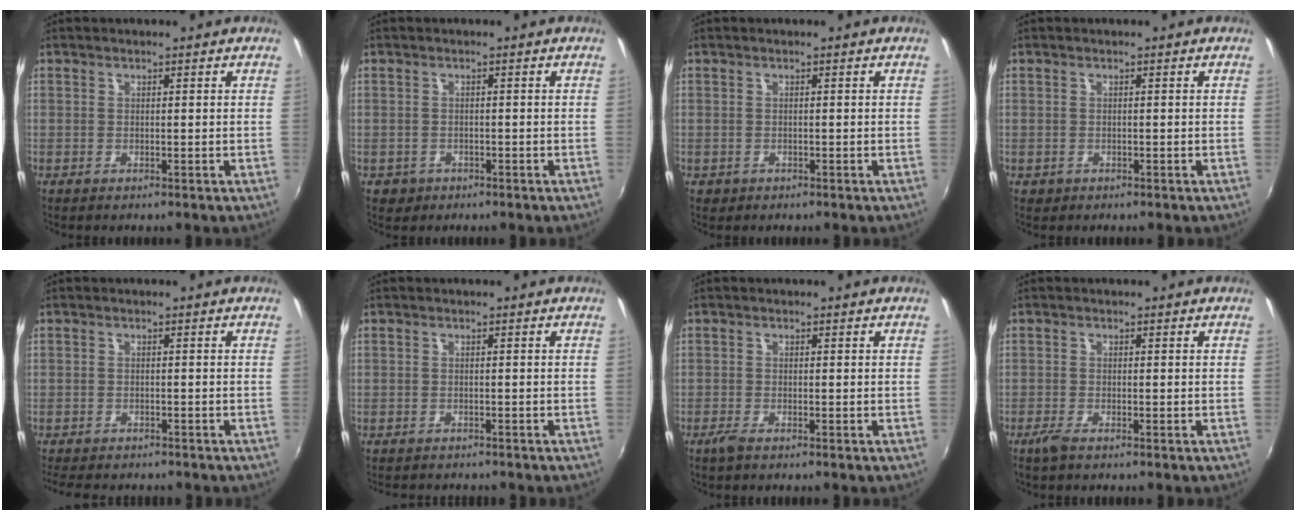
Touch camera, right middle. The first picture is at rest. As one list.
[{"total": 2.6, "force": [-1.2, 2.2, 0.7], "torque": [-0.022, -0.001, -0.015]}, {"total": 1.2, "force": [-0.6, 1.0, 0.4], "torque": [-0.010, -0.002, -0.006]}, {"total": 1.0, "force": [-0.5, 0.8, 0.3], "torque": [-0.008, -0.002, -0.005]}, {"total": 6.0, "force": [-5.3, 1.9, 2.2], "torque": [-0.059, -0.015, -0.084]}, {"total": 2.5, "force": [-2.3, 0.7, 0.5], "torque": [-0.017, -0.008, -0.036]}, {"total": 1.6, "force": [-1.2, 0.2, 1.0], "torque": [-0.024, -0.004, -0.026]}, {"total": 2.0, "force": [-1.5, 0.3, 1.3], "torque": [-0.033, -0.005, -0.031]}]